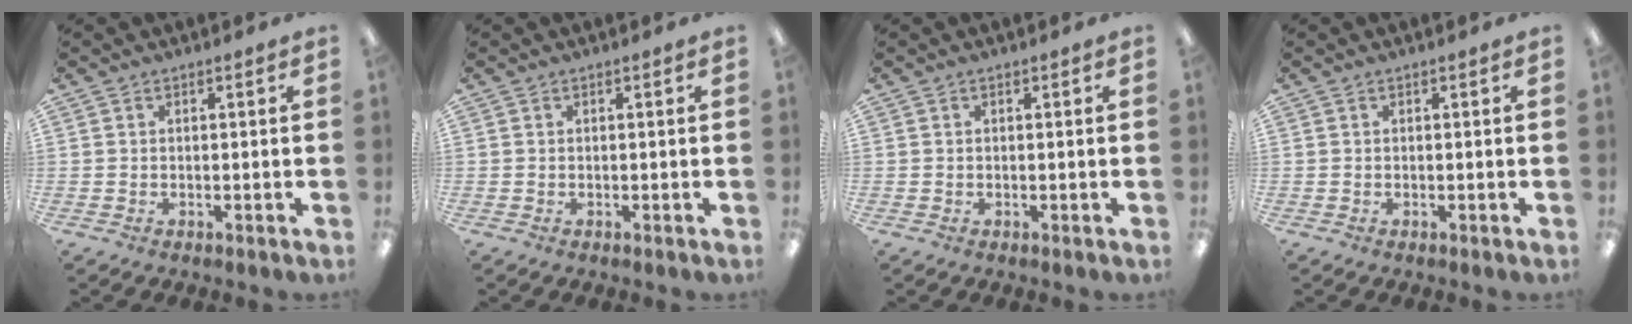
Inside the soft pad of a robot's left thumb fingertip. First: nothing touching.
{"total": 0.0}
{"total": 0.0}
{"total": 0.0}